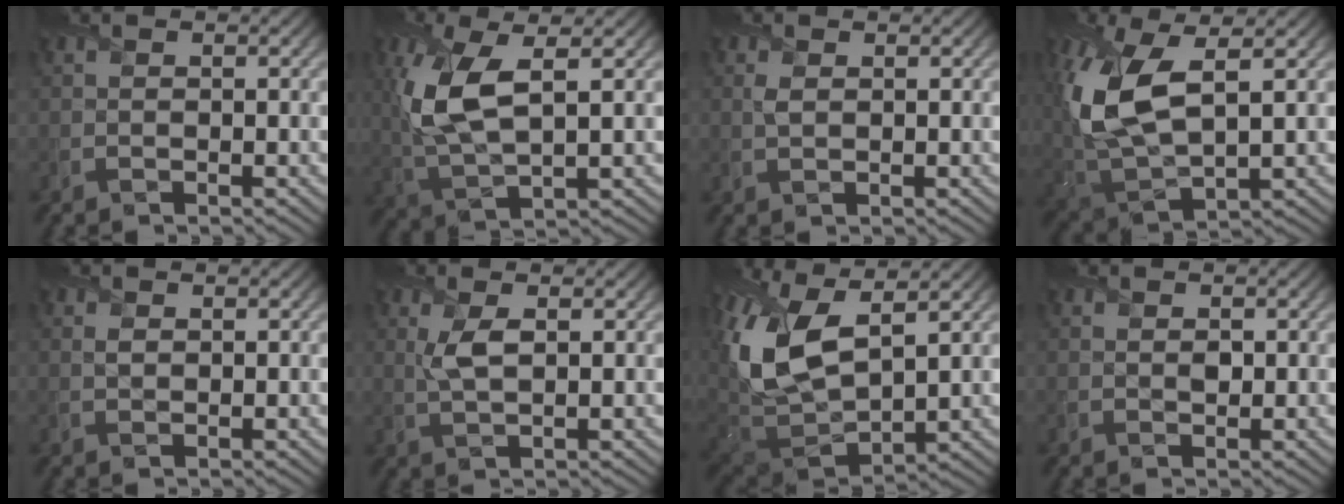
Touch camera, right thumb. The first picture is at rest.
{"total": 9.9, "force": [2.2, 4.3, 8.7], "torque": [-0.210, 0.000, 0.042]}
{"total": 1.0, "force": [0.4, 0.6, 0.7], "torque": [-0.020, -0.002, 0.011]}
{"total": 12.9, "force": [3.3, 6.2, 10.8], "torque": [-0.270, -0.001, 0.065]}
{"total": 0.7, "force": [0.1, 0.6, 0.2], "torque": [-0.005, -0.004, 0.007]}
{"total": 3.2, "force": [0.9, 1.2, 2.8], "torque": [-0.067, -0.001, 0.021]}
{"total": 15.9, "force": [5.4, 8.0, 12.6], "torque": [-0.312, 0.004, 0.107]}
{"total": 0.7, "force": [0.1, 0.6, 0.3], "torque": [-0.002, -0.005, 0.006]}